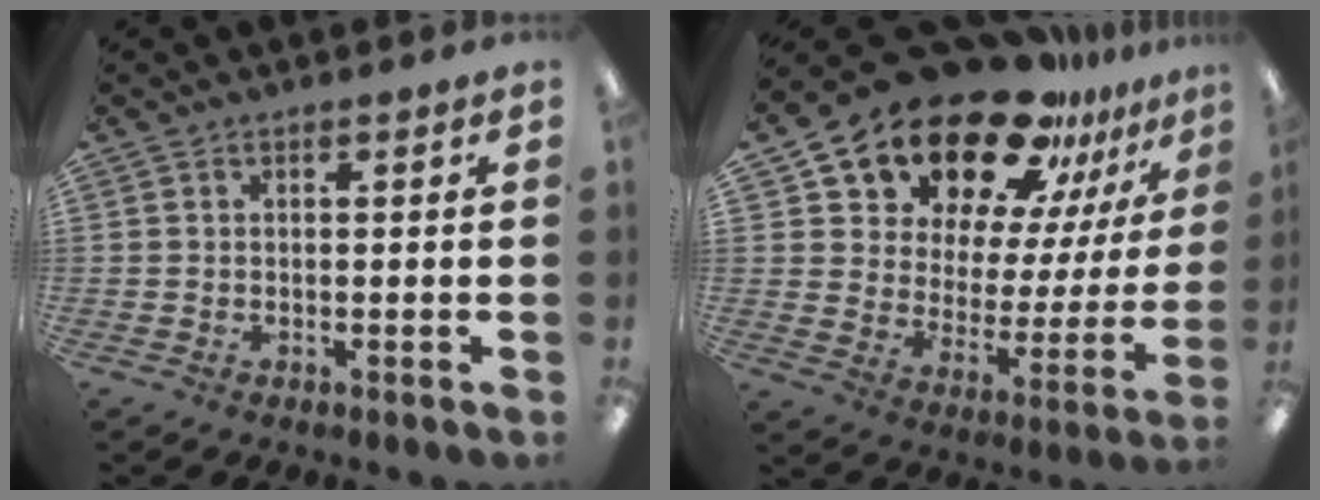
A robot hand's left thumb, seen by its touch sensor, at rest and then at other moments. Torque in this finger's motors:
{"motor_torque": [0.37, 0.97, 1.29, -1.48, 0.13]}